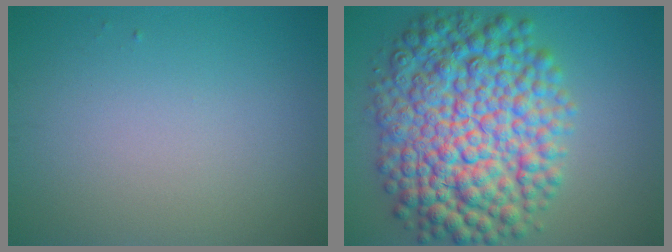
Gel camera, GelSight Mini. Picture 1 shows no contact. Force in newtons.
{"total": 12.9, "press": 12.9, "slide": 0.1}